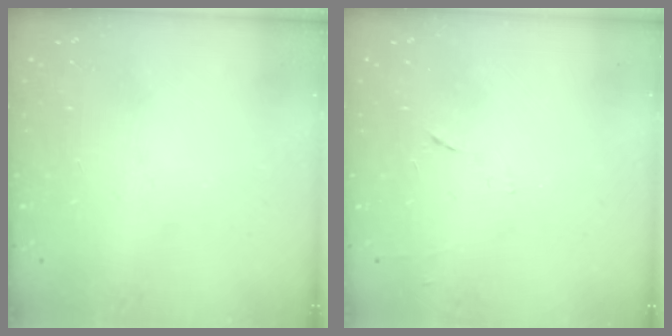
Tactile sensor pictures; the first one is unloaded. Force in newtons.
{"total": 4.3, "press": 4.3, "slide": 0.6}